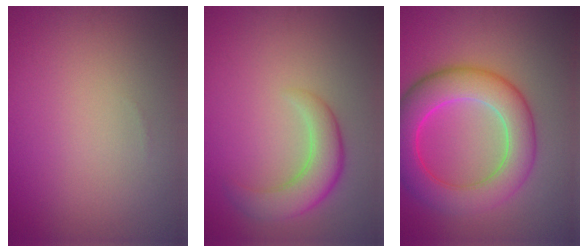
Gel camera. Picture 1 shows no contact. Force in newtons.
{"total": 4.1, "press": 4.1, "slide": 0.2}
{"total": 8.1, "press": 8.1, "slide": 0.1}